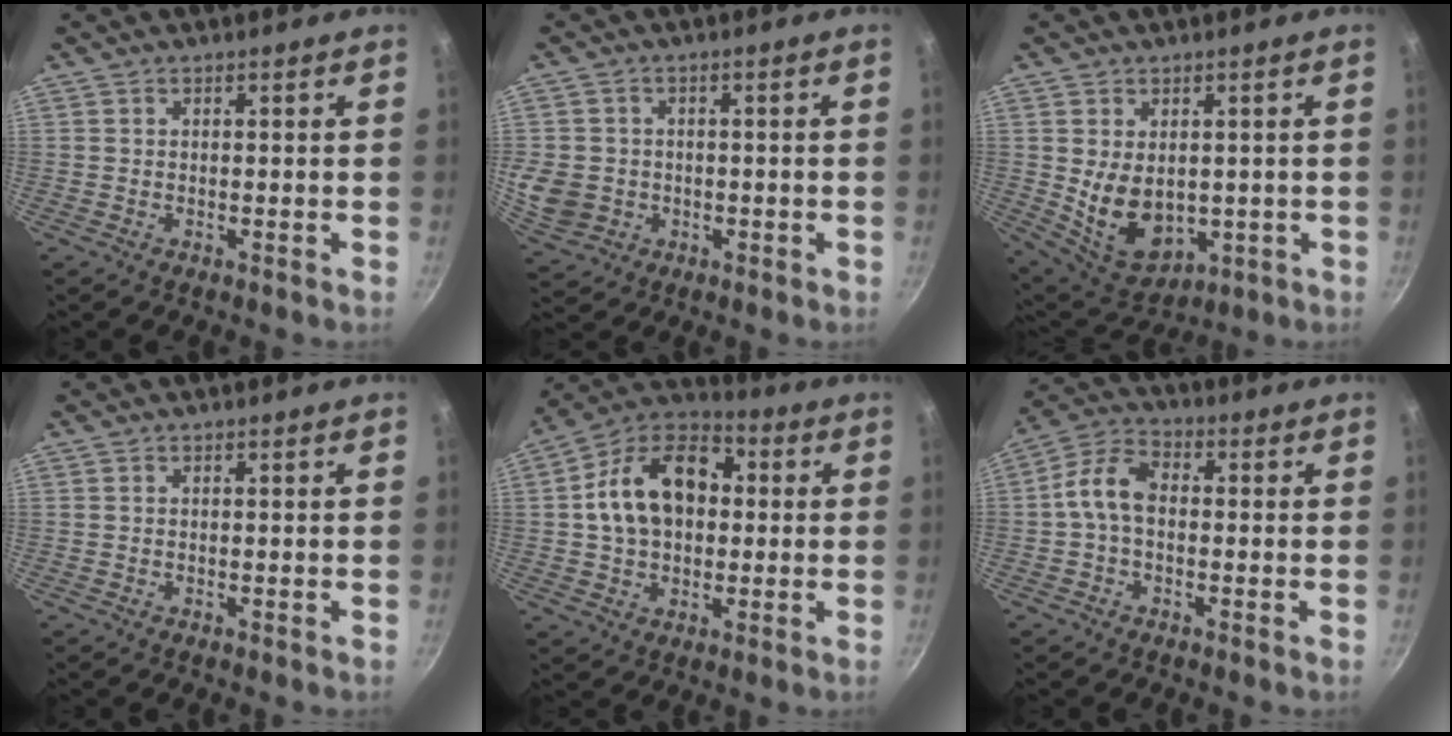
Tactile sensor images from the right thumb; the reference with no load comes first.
{"total": 8.2, "force": [-1.0, 7.3, 3.6], "torque": [-0.062, 0.005, -0.010]}
{"total": 11.0, "force": [0.2, 7.7, 8.0], "torque": [-0.115, -0.021, 0.036]}
{"total": 0.0}
{"total": 17.3, "force": [2.0, 12.1, 12.2], "torque": [-0.182, 0.034, 0.016]}
{"total": 8.2, "force": [-0.3, 5.3, 6.3], "torque": [-0.112, 0.031, -0.021]}